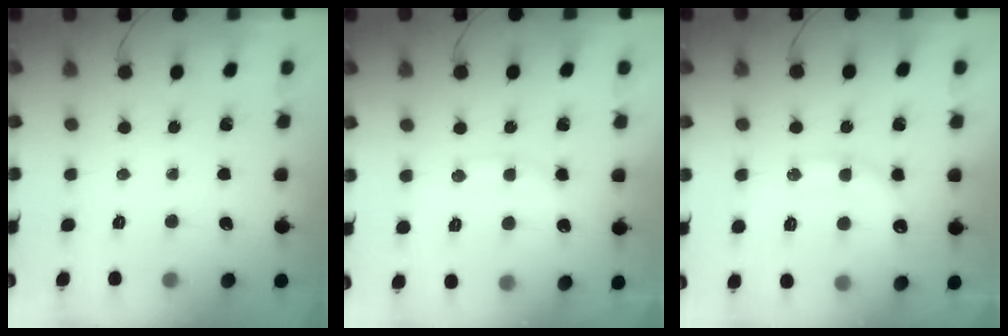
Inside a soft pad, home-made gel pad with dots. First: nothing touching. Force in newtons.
{"total": 9.9, "press": 9.9, "slide": 0.2}
{"total": 14.9, "press": 14.8, "slide": 1.5}